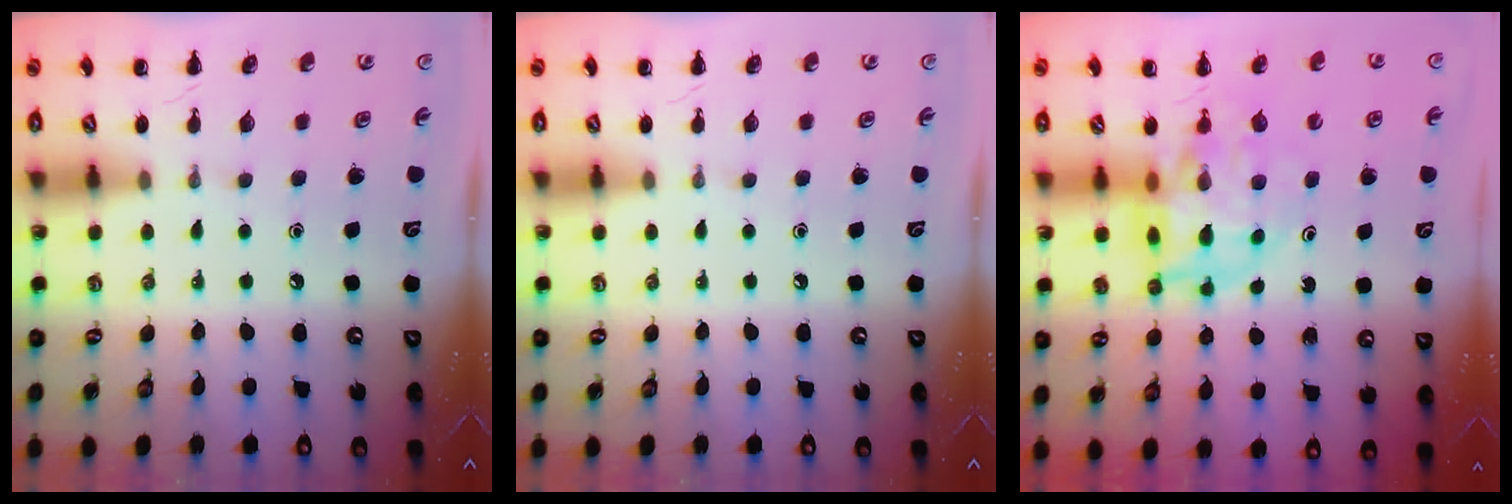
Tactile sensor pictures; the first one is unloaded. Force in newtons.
{"total": 0.0}
{"total": 12.0, "press": 11.3, "slide": 3.9}